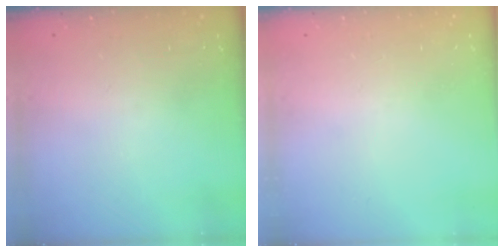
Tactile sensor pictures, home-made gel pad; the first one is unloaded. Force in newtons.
{"total": 0.0}